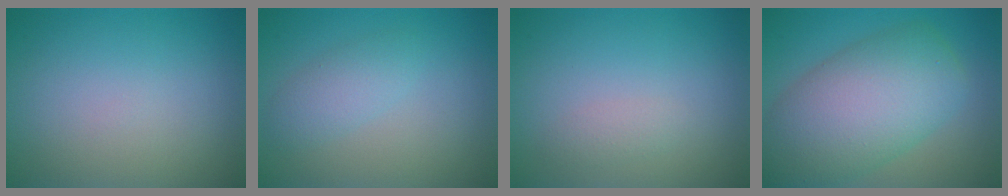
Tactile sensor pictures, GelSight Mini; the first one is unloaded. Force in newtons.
{"total": 2.1, "press": 2.1, "slide": 0.1}
{"total": 1.0, "press": 1.0, "slide": 0.0}
{"total": 10.0, "press": 10.0, "slide": 0.5}